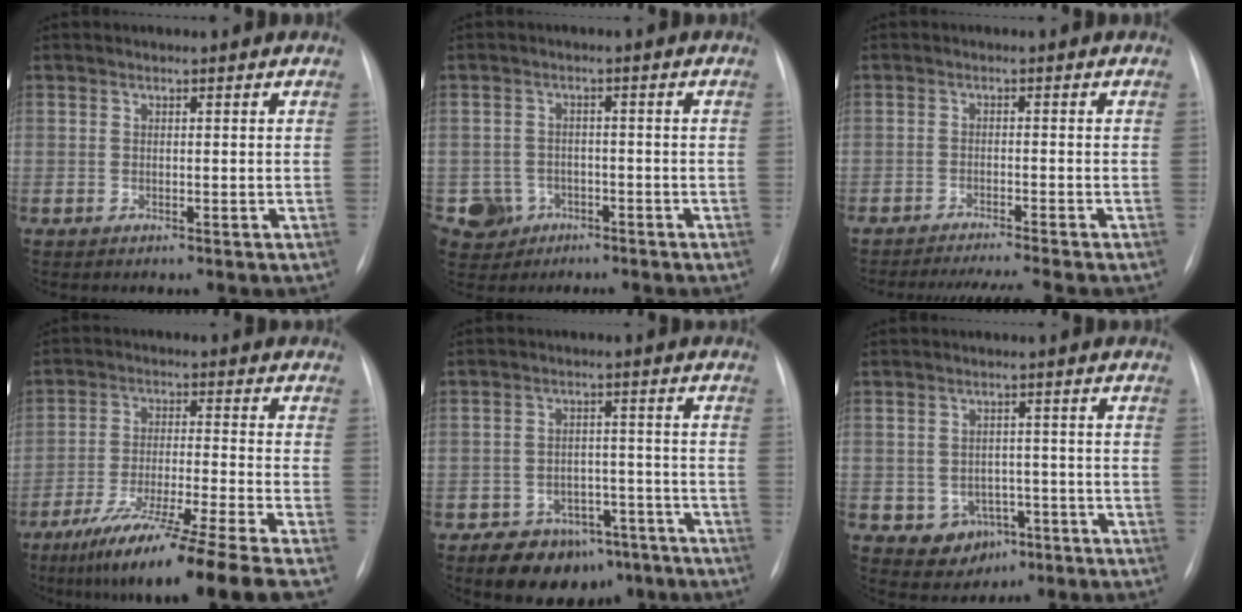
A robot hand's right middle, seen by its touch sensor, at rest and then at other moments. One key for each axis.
{"total": 5.8, "fx": -2.9, "fy": 5.0, "fz": 0.2, "tx": -0.007, "ty": 0.008, "tz": -0.045}
{"total": 7.8, "fx": -6.9, "fy": -0.5, "fz": 3.5, "tx": -0.043, "ty": -0.013, "tz": -0.106}
{"total": 16.7, "fx": -12.1, "fy": -1.7, "fz": 11.4, "tx": -0.183, "ty": -0.050, "tz": -0.200}
{"total": 11.1, "fx": -7.8, "fy": 6.4, "fz": 4.6, "tx": -0.053, "ty": 0.023, "tz": -0.109}
{"total": 5.6, "fx": -2.4, "fy": 4.7, "fz": 2.0, "tx": -0.026, "ty": 0.010, "tz": -0.022}